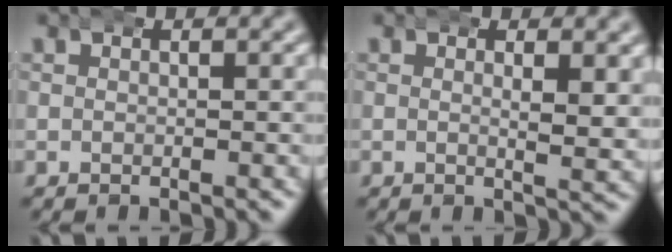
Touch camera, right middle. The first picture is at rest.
{"total": 2.3, "force": [0.7, 0.3, 2.2], "torque": [-0.037, -0.003, 0.007]}